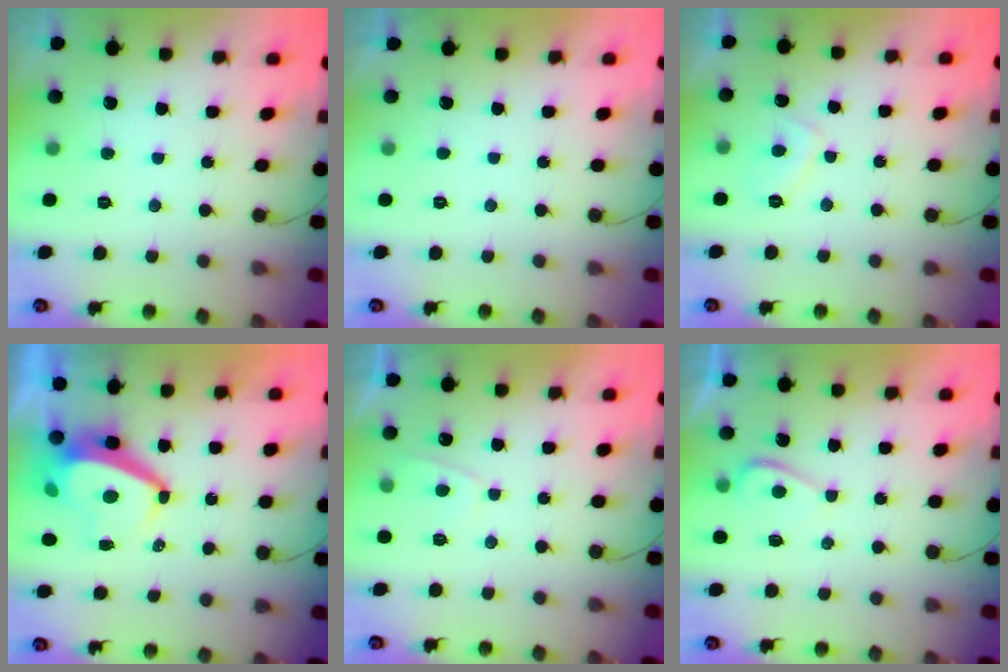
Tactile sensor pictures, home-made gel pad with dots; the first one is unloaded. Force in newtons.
{"total": 2.3, "press": 2.3, "slide": 0.4}
{"total": 2.8, "press": 2.8, "slide": 0.4}
{"total": 6.2, "press": 6.2, "slide": 0.5}
{"total": 1.8, "press": 1.7, "slide": 0.6}
{"total": 2.4, "press": 2.4, "slide": 0.3}